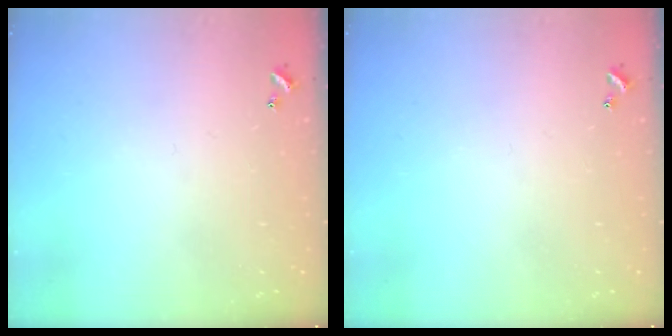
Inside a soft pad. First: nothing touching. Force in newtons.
{"total": 0.0}